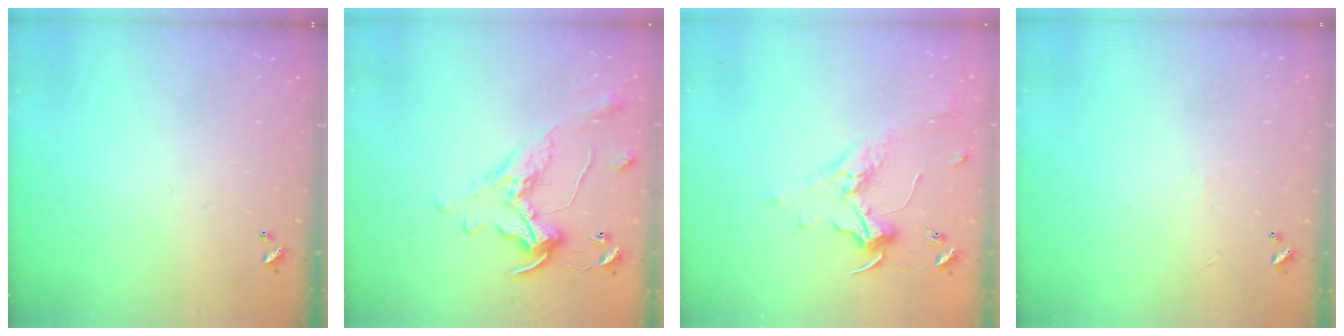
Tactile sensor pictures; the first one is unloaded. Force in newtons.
{"total": 1.8, "press": 1.5, "slide": 1.1}
{"total": 1.7, "press": 1.5, "slide": 0.8}
{"total": 0.7, "press": 0.3, "slide": 0.7}